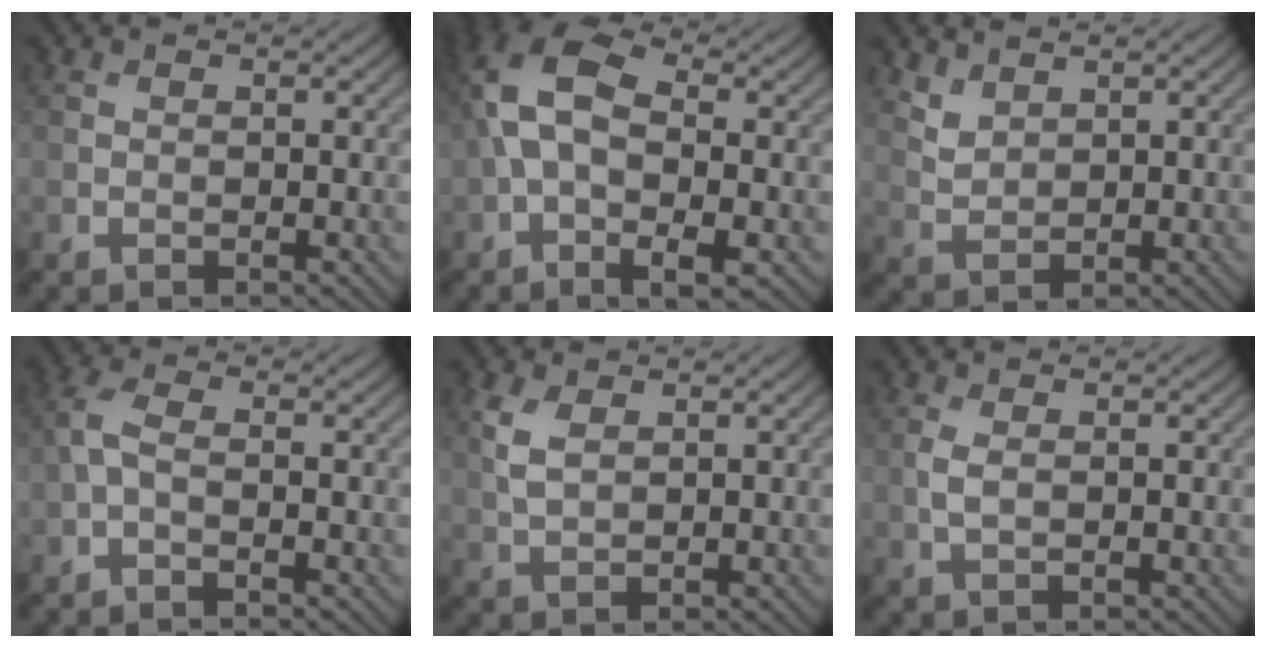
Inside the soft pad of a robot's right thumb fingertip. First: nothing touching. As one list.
[{"total": 12.0, "force": [0.1, 6.7, 10.0], "torque": [-0.232, 0.005, -0.006]}, {"total": 2.7, "force": [2.2, 1.1, 1.2], "torque": [-0.034, -0.003, 0.056]}, {"total": 3.0, "force": [-0.5, 1.3, 2.7], "torque": [-0.072, 0.006, -0.020]}, {"total": 3.4, "force": [1.3, 1.8, 2.5], "torque": [-0.068, 0.002, 0.029]}, {"total": 1.9, "force": [0.2, 1.0, 1.7], "torque": [-0.049, 0.001, 0.004]}]